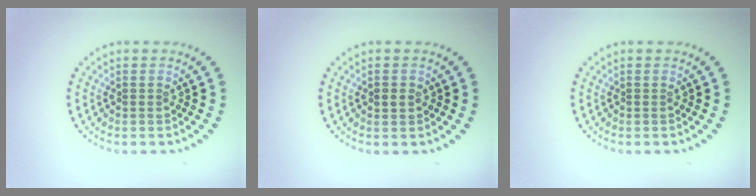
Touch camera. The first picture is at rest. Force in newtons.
{"total": 1.1, "press": 1.1, "slide": 0.2}
{"total": 0.0}